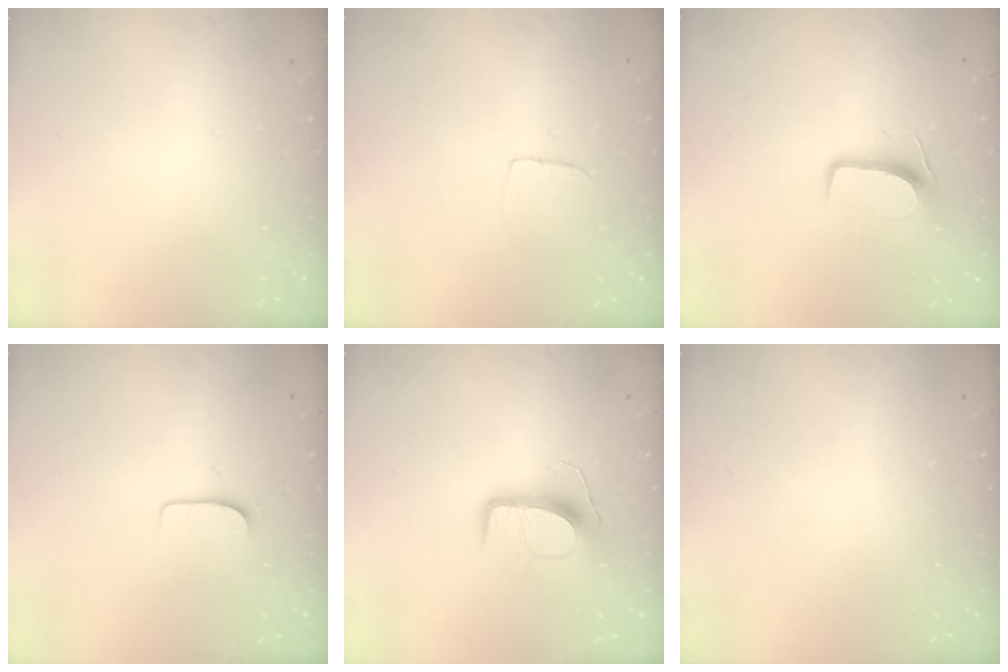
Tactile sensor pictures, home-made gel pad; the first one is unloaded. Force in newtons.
{"total": 2.4, "press": 2.4, "slide": 0.1}
{"total": 7.6, "press": 7.6, "slide": 0.5}
{"total": 5.9, "press": 5.8, "slide": 0.6}
{"total": 10.7, "press": 10.7, "slide": 0.4}
{"total": 0.0}